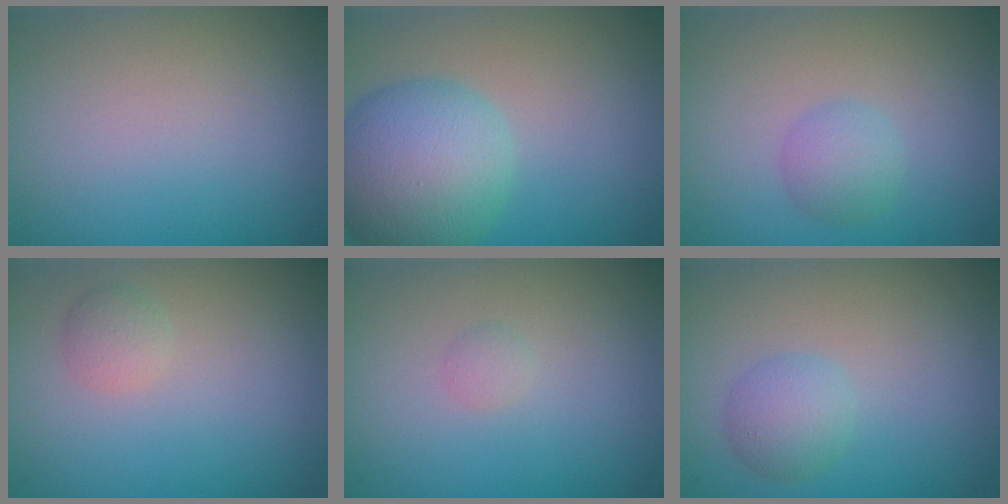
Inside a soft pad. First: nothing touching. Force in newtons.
{"total": 8.7, "press": 8.7, "slide": 0.2}
{"total": 2.1, "press": 2.1, "slide": 0.0}
{"total": 1.3, "press": 1.3, "slide": 0.2}
{"total": 0.7, "press": 0.7, "slide": 0.0}
{"total": 2.4, "press": 2.4, "slide": 0.2}